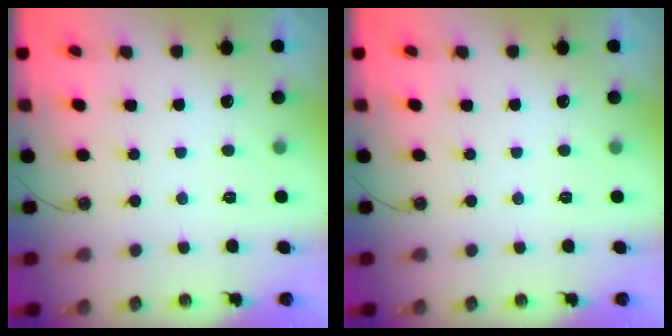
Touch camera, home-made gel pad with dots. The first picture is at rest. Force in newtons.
{"total": 0.0}